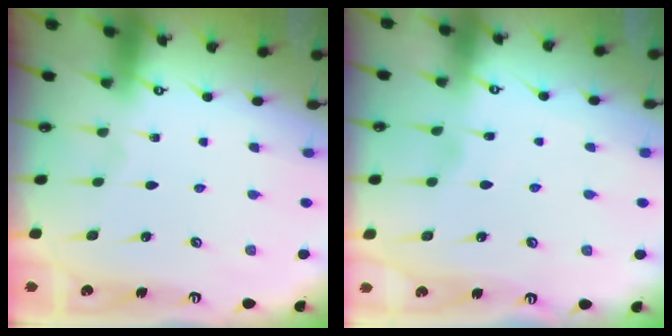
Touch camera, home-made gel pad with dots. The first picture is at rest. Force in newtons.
{"total": 2.7, "press": 2.7, "slide": 0.3}